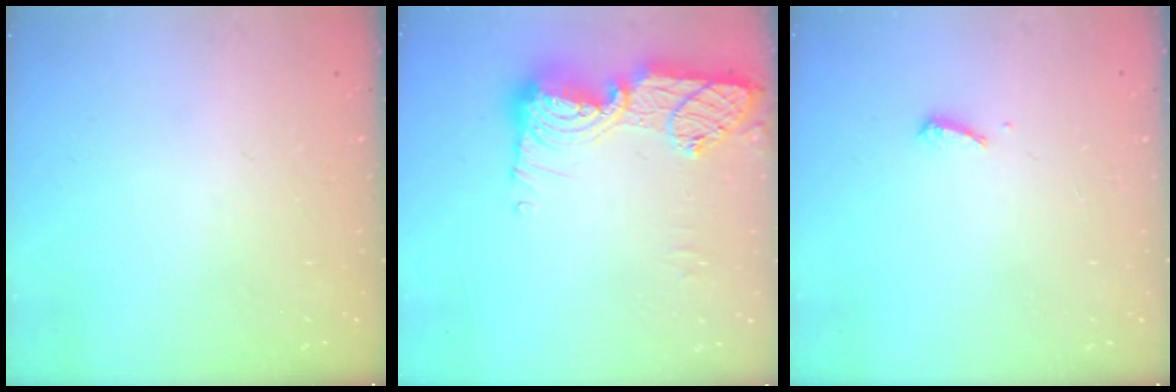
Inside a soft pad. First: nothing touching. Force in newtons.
{"total": 16.5, "press": 16.4, "slide": 1.2}
{"total": 7.1, "press": 7.0, "slide": 0.8}